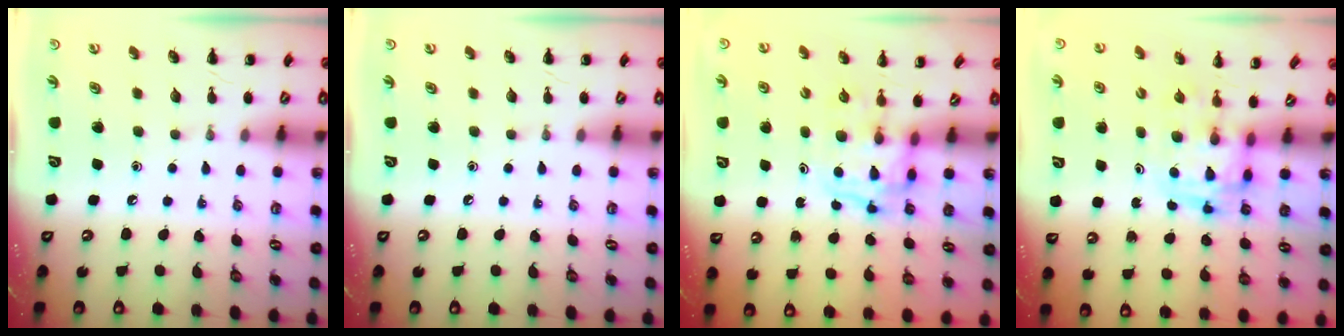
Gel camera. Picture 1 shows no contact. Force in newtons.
{"total": 0.0}
{"total": 3.4, "press": 3.3, "slide": 0.6}
{"total": 3.0, "press": 3.0, "slide": 0.5}